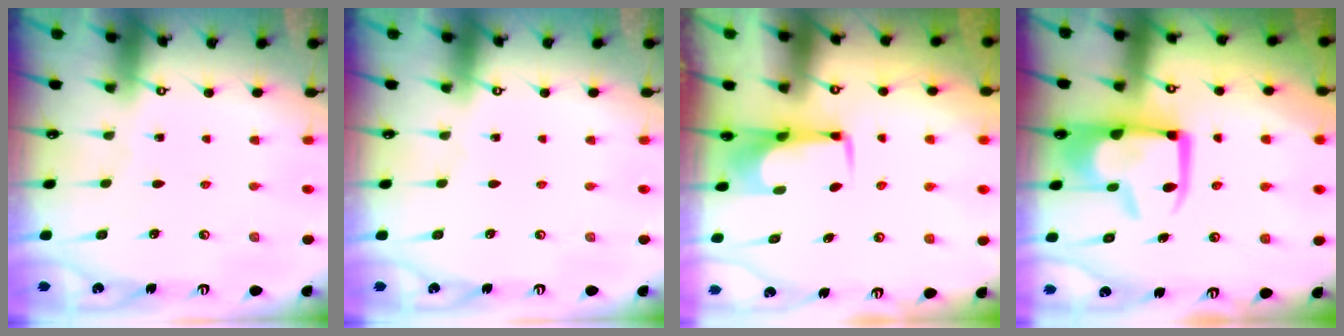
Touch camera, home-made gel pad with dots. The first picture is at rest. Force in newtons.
{"total": 0.0}
{"total": 1.7, "press": 1.5, "slide": 0.7}
{"total": 15.0, "press": 14.9, "slide": 1.6}